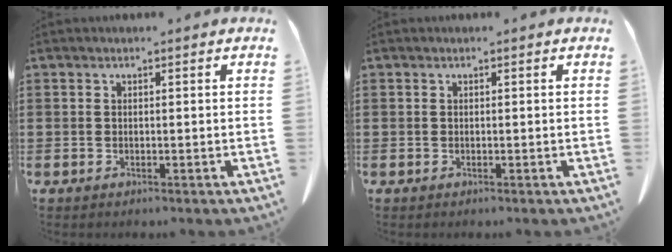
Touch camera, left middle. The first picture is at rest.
{"total": 0.0}